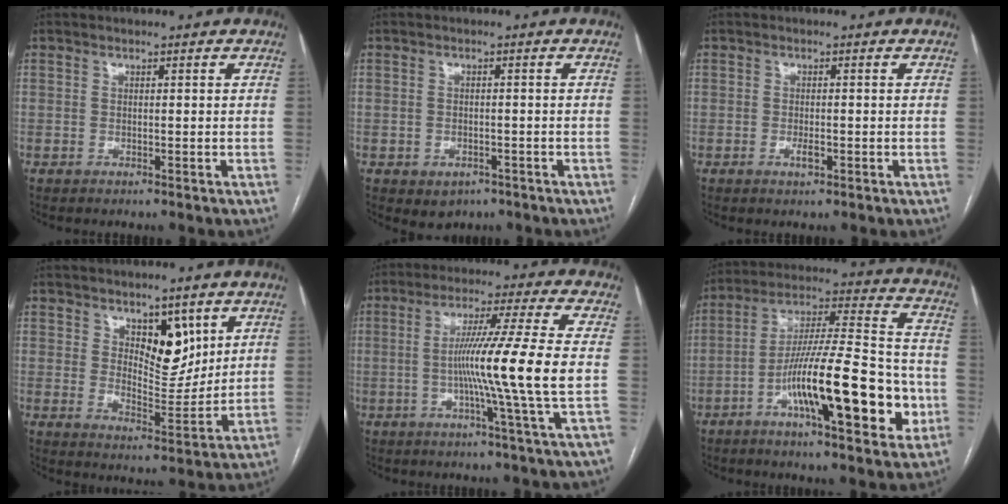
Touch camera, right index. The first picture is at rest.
{"total": 3.4, "force": [-1.8, 2.6, 1.2], "torque": [-0.012, 0.004, -0.011]}
{"total": 1.6, "force": [-0.6, 0.5, 1.3], "torque": [-0.025, 0.000, -0.009]}
{"total": 7.8, "force": [4.3, 3.8, 5.4], "torque": [-0.077, -0.008, 0.076]}
{"total": 12.8, "force": [-1.3, -3.0, 12.3], "torque": [-0.212, -0.014, -0.026]}
{"total": 19.9, "force": [-6.4, 3.6, 18.5], "torque": [-0.305, 0.010, -0.097]}